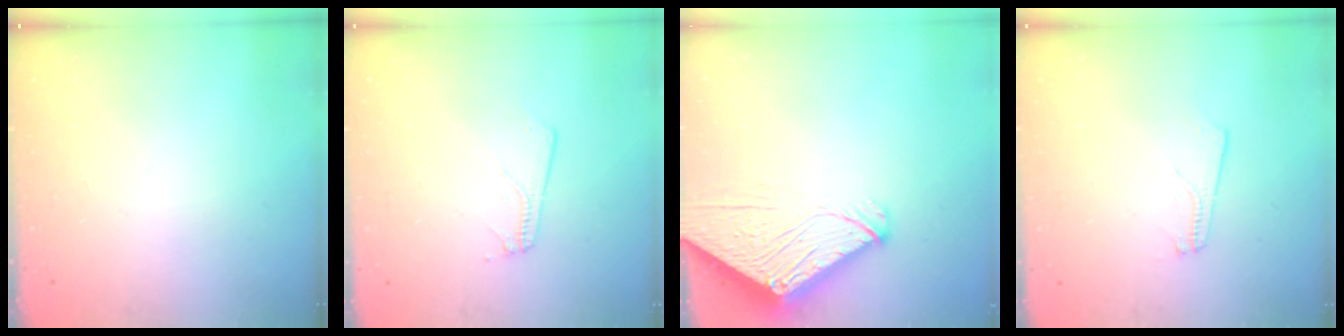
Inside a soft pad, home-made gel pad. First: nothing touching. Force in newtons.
{"total": 3.8, "press": 3.8, "slide": 0.1}
{"total": 7.8, "press": 7.8, "slide": 0.9}
{"total": 2.8, "press": 2.8, "slide": 0.4}